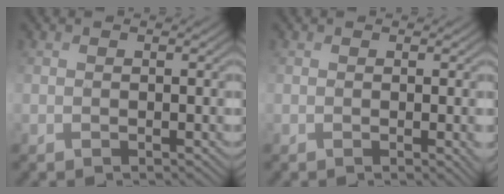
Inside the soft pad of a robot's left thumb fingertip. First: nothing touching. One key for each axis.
{"total": 1.3, "fx": -0.1, "fy": 0.2, "fz": 1.3, "tx": -0.019, "ty": -0.003, "tz": -0.002}